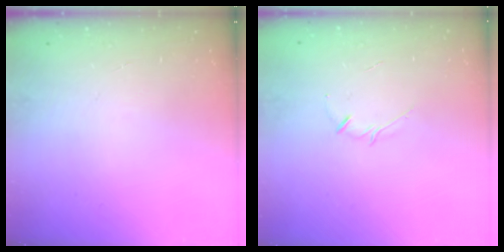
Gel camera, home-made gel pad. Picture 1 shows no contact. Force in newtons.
{"total": 2.9, "press": 2.8, "slide": 0.6}